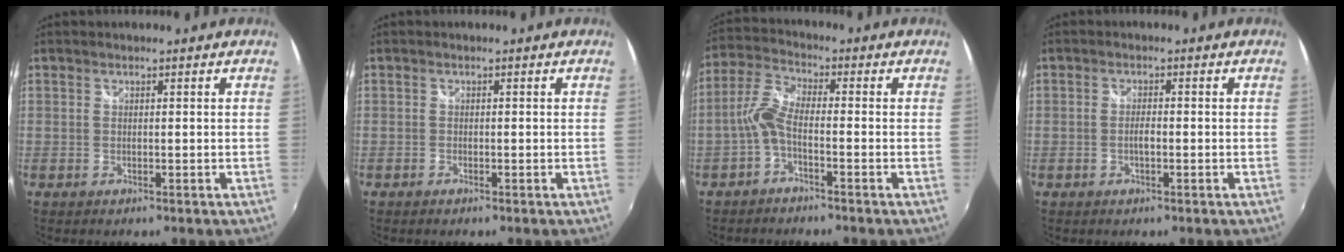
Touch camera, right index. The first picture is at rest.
{"total": 0.7, "force": [-0.5, 0.3, 0.1], "torque": [-0.003, 0.000, -0.011]}
{"total": 5.1, "force": [-2.0, 1.5, 4.4], "torque": [-0.108, 0.017, -0.043]}
{"total": 1.6, "force": [-0.6, 0.4, 1.5], "torque": [-0.030, 0.004, -0.009]}